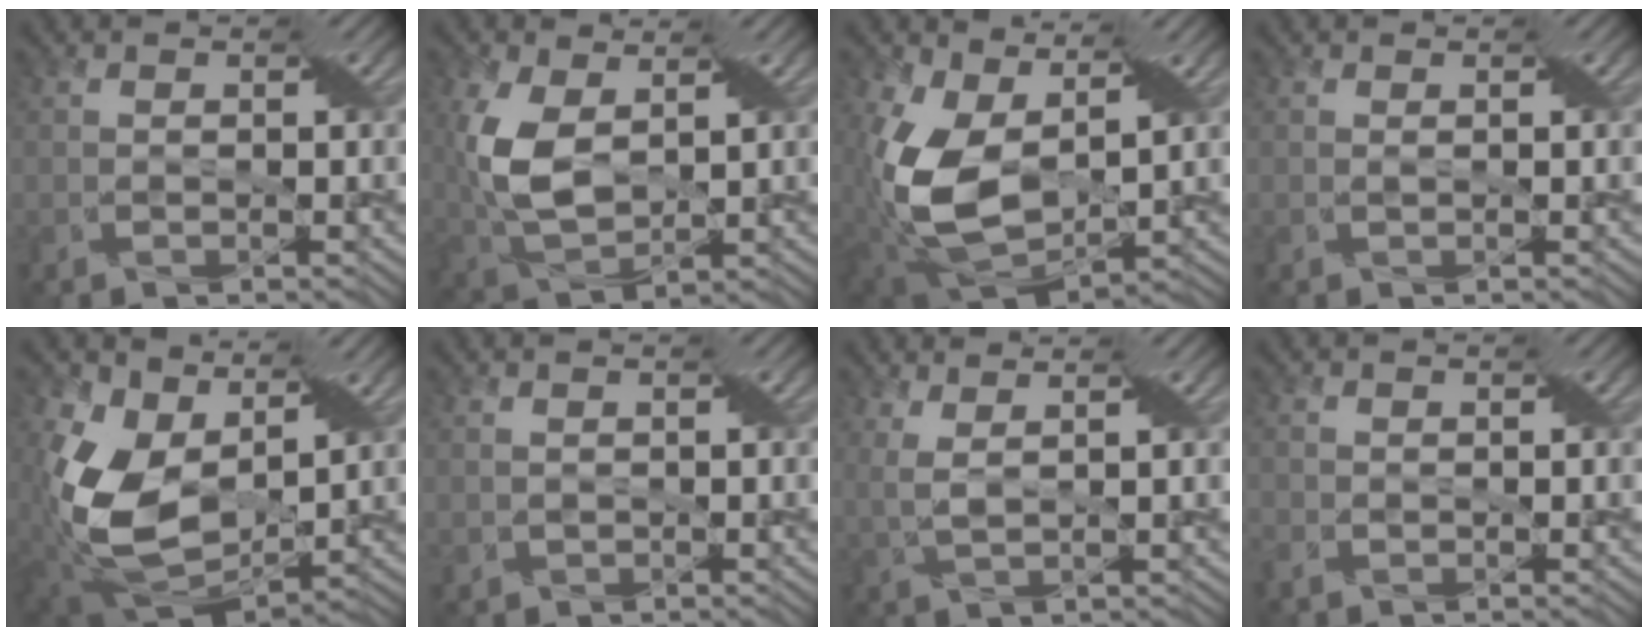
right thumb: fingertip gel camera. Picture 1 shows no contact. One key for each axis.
{"total": 8.4, "fx": 1.9, "fy": 4.7, "fz": 6.6, "tx": -0.167, "ty": 0.000, "tz": 0.035}
{"total": 13.0, "fx": 2.4, "fy": 8.0, "fz": 9.9, "tx": -0.241, "ty": -0.012, "tz": 0.045}
{"total": 0.0}
{"total": 13.0, "fx": 3.3, "fy": 8.7, "fz": 9.1, "tx": -0.221, "ty": -0.011, "tz": 0.063}
{"total": 0.7, "fx": -0.1, "fy": 0.7, "fz": 0.0, "tx": -0.003, "ty": -0.003, "tz": 0.004}
{"total": 3.3, "fx": 2.0, "fy": 1.0, "fz": 2.4, "tx": -0.049, "ty": 0.004, "tz": 0.033}
{"total": 1.7, "fx": -1.0, "fy": 1.2, "fz": 0.7, "tx": -0.019, "ty": -0.008, "tz": -0.023}